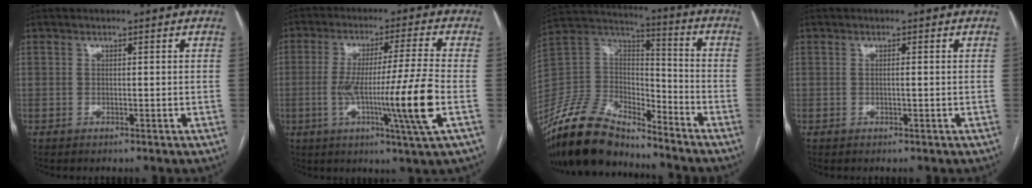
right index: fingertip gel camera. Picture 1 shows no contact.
{"total": 14.0, "force": [-3.1, -2.1, 13.5], "torque": [-0.244, -0.017, -0.056]}
{"total": 17.4, "force": [-14.8, 6.0, 6.8], "torque": [-0.138, 0.029, -0.279]}
{"total": 0.6, "force": [-0.1, 0.0, 0.6], "torque": [-0.009, 0.001, -0.001]}